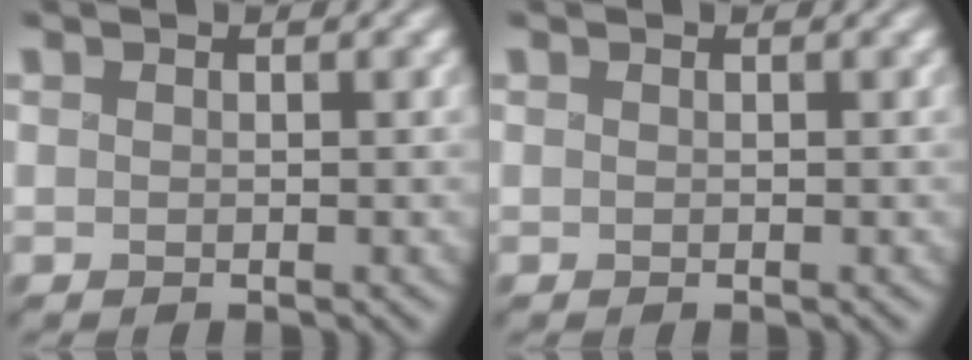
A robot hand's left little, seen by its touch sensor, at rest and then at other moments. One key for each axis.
{"total": 0.0}